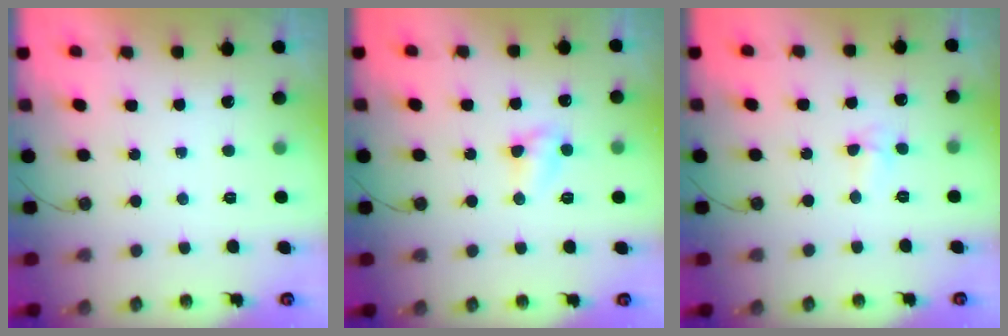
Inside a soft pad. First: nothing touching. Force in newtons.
{"total": 4.7, "press": 4.7, "slide": 0.6}
{"total": 5.4, "press": 4.5, "slide": 3.0}